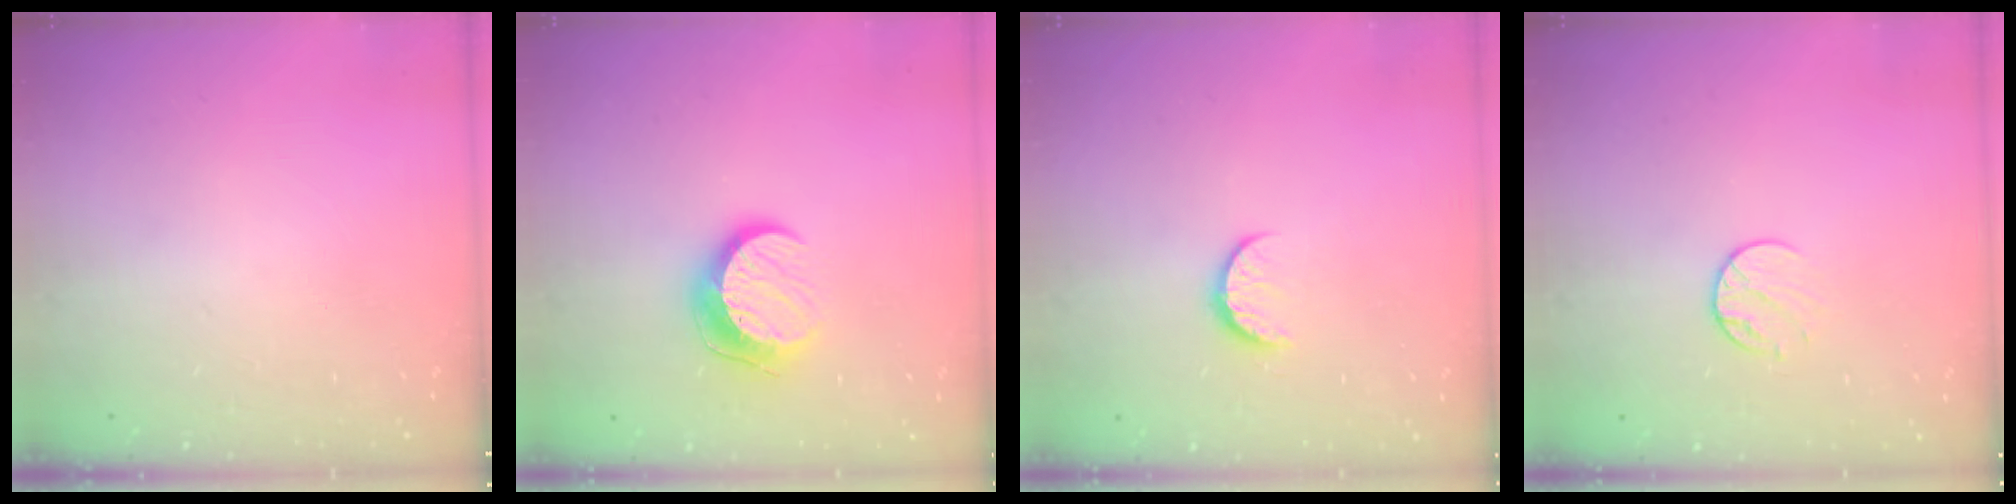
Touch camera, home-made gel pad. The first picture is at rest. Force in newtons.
{"total": 10.3, "press": 10.3, "slide": 0.8}
{"total": 6.4, "press": 6.3, "slide": 0.6}
{"total": 7.3, "press": 7.2, "slide": 0.7}